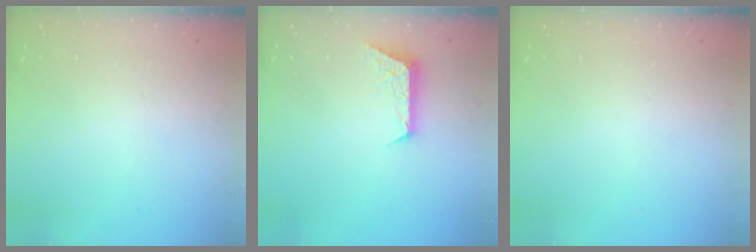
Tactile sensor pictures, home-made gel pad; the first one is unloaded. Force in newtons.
{"total": 7.5, "press": 7.5, "slide": 0.5}
{"total": 0.0}